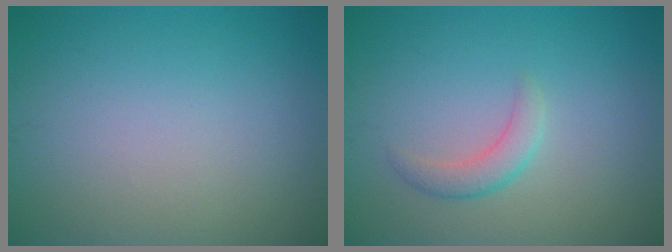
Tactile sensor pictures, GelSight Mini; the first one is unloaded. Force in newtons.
{"total": 1.9, "press": 1.9, "slide": 0.1}